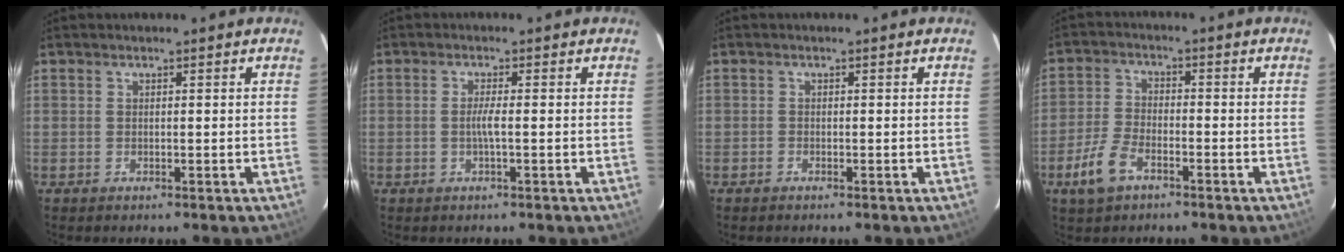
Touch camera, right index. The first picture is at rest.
{"total": 2.1, "force": [-0.5, -0.3, 2.0], "torque": [-0.038, -0.001, -0.011]}
{"total": 0.5, "force": [-0.4, 0.2, 0.0], "torque": [0.000, 0.002, -0.010]}
{"total": 7.3, "force": [-4.2, 3.6, 4.8], "torque": [-0.112, 0.000, -0.081]}